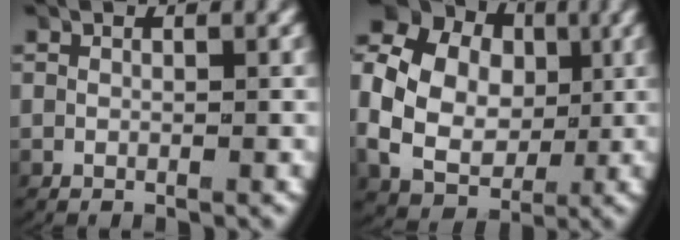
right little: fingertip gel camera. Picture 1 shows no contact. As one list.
[{"total": 12.7, "force": [1.2, 10.9, 6.5], "torque": [-0.149, -0.012, 0.015]}]